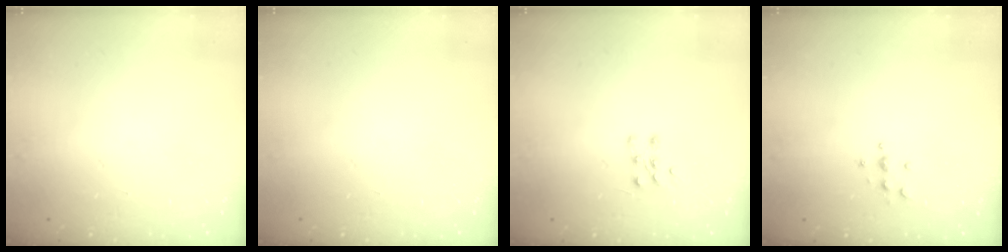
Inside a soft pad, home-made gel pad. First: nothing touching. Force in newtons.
{"total": 0.0}
{"total": 5.6, "press": 5.5, "slide": 0.6}
{"total": 3.7, "press": 3.7, "slide": 0.5}